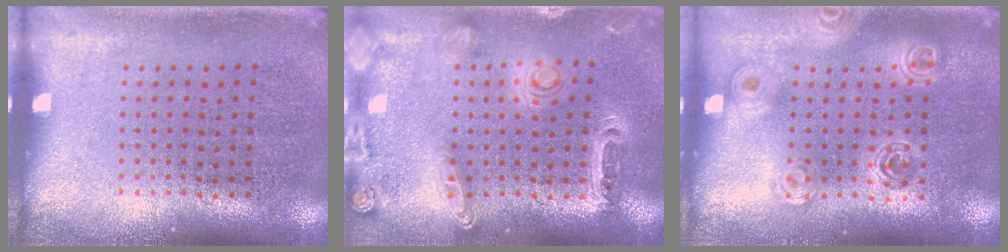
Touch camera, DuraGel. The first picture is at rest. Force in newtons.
{"total": 1.3, "press": 1.3, "slide": 0.2}
{"total": 1.6, "press": 1.4, "slide": 0.7}